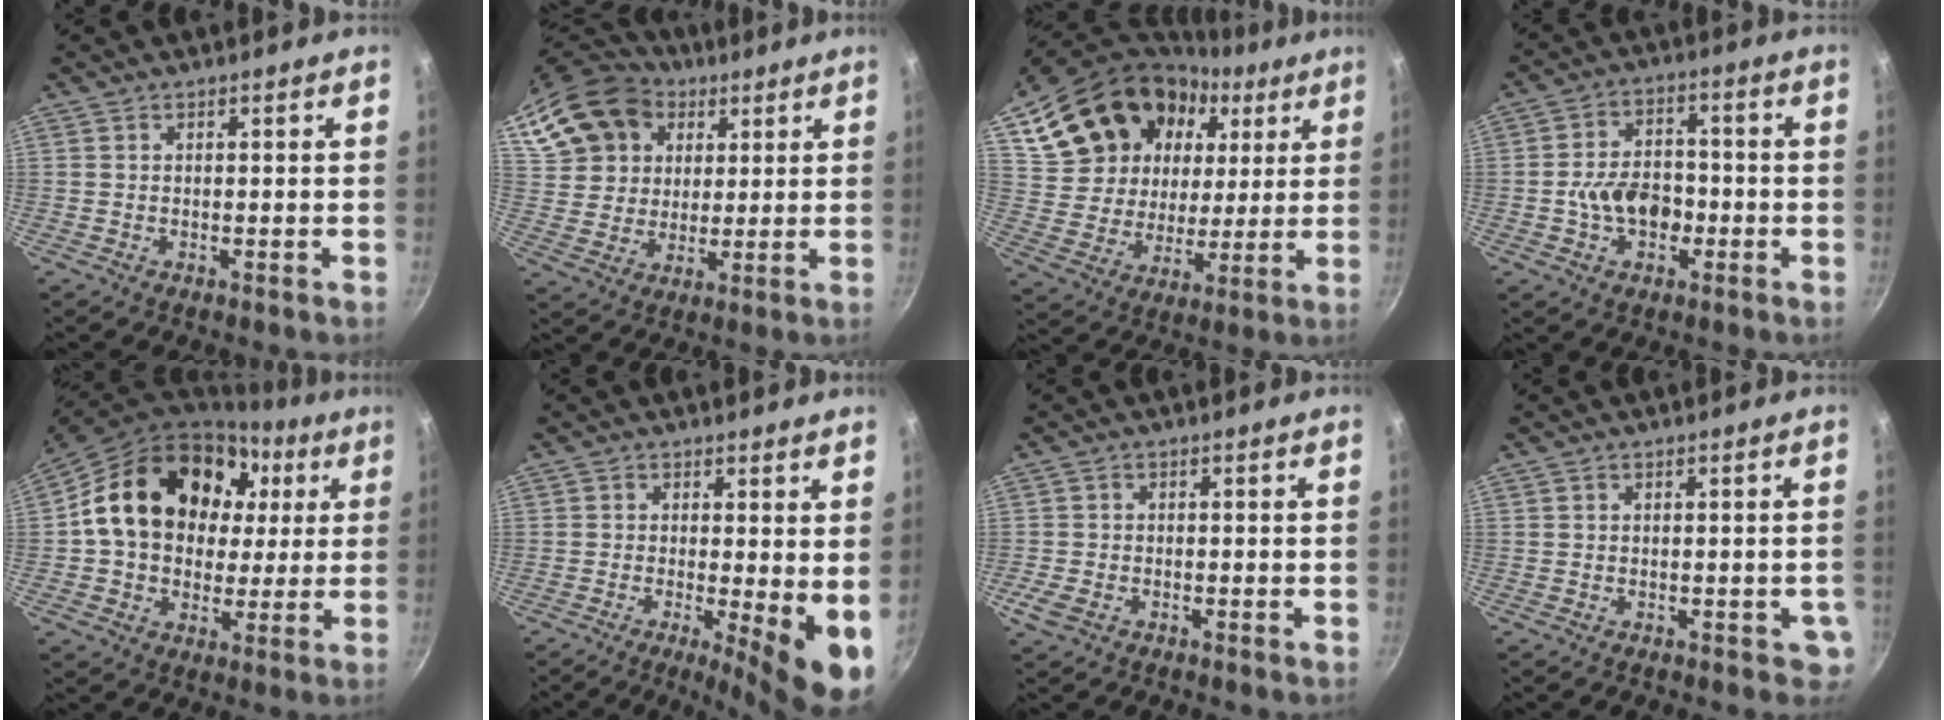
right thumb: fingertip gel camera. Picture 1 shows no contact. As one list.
[{"total": 18.4, "force": [8.4, 14.4, 7.8], "torque": [-0.154, 0.017, 0.158]}, {"total": 22.8, "force": [10.1, 16.6, 11.8], "torque": [-0.206, -0.001, 0.191]}, {"total": 8.8, "force": [-2.1, 6.1, 5.9], "torque": [-0.076, 0.027, -0.039]}, {"total": 22.8, "force": [5.0, 17.3, 14.0], "torque": [-0.223, 0.027, 0.080]}, {"total": 9.0, "force": [-0.7, 2.3, 8.6], "torque": [-0.102, -0.018, -0.008]}, {"total": 3.1, "force": [-1.4, 1.9, 1.9], "torque": [-0.041, -0.002, -0.029]}, {"total": 2.8, "force": [-0.3, 1.8, 2.0], "torque": [-0.014, -0.001, -0.004]}]